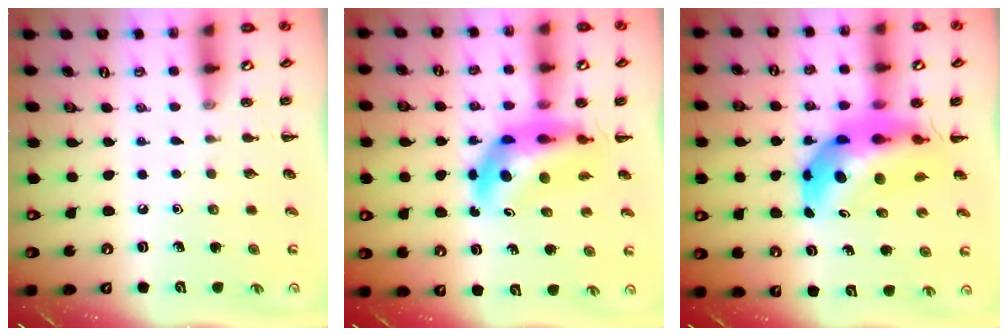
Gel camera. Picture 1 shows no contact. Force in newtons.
{"total": 9.2, "press": 8.7, "slide": 2.9}
{"total": 12.5, "press": 12.0, "slide": 3.5}